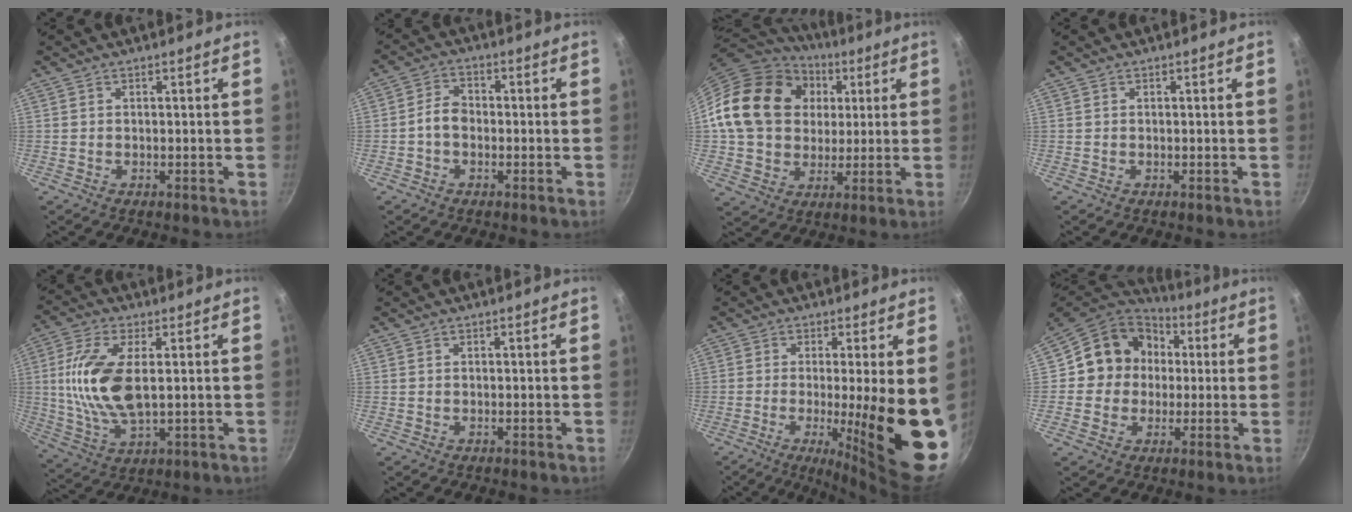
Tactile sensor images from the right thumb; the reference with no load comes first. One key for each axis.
{"total": 4.3, "fx": -0.9, "fy": 3.2, "fz": 2.7, "tx": -0.036, "ty": 0.021, "tz": -0.023}
{"total": 21.9, "fx": 4.5, "fy": 17.7, "fz": 12.1, "tx": -0.191, "ty": 0.016, "tz": 0.080}
{"total": 0.0}
{"total": 13.8, "fx": 1.8, "fy": 6.3, "fz": 12.2, "tx": -0.247, "ty": -0.005, "tz": 0.035}
{"total": 0.0}
{"total": 16.9, "fx": -2.1, "fy": 3.5, "fz": 16.5, "tx": -0.216, "ty": -0.024, "tz": -0.020}
{"total": 13.9, "fx": 1.3, "fy": 12.6, "fz": 5.5, "tx": -0.055, "ty": 0.029, "tz": 0.003}